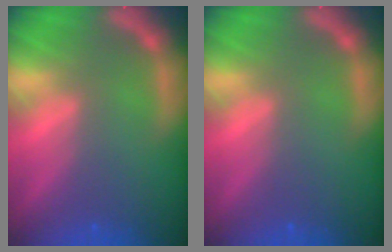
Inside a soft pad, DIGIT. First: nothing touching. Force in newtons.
{"total": 0.0}